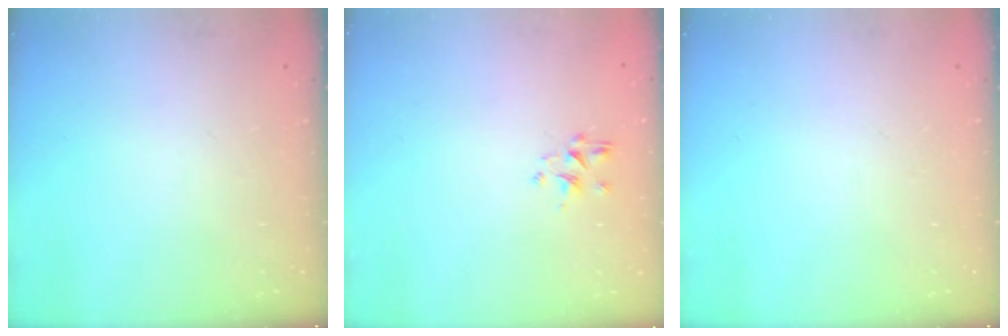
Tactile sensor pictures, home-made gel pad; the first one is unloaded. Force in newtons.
{"total": 1.5, "press": 1.4, "slide": 0.7}
{"total": 0.0}